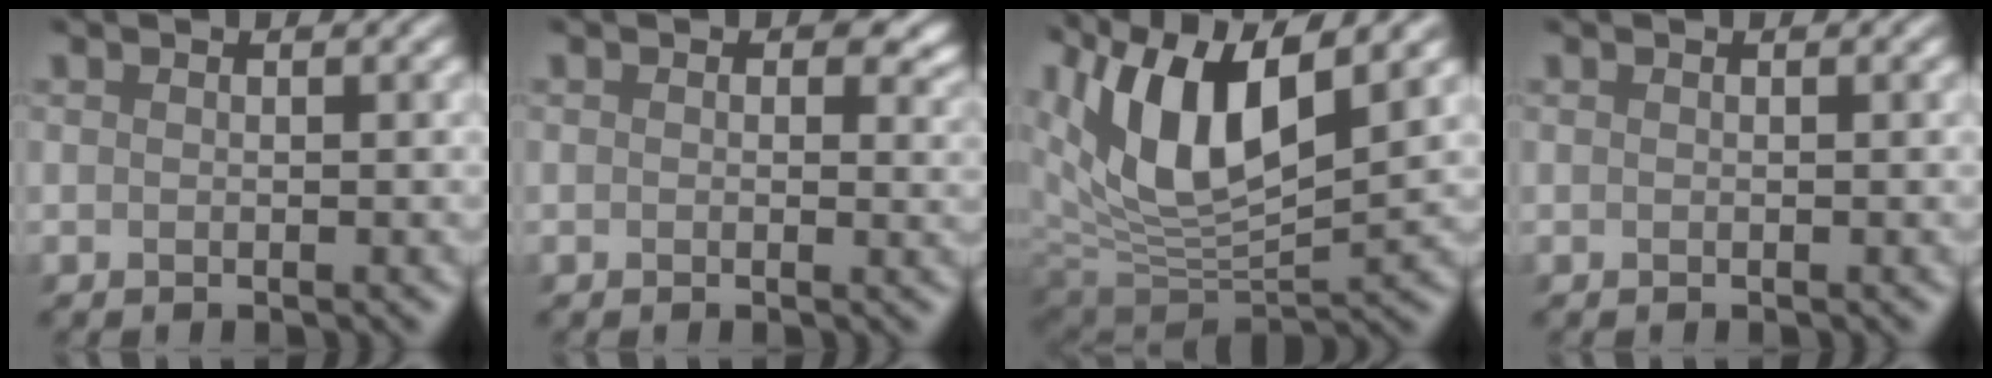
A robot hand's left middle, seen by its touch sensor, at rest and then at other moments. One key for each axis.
{"total": 3.3, "fx": 1.2, "fy": 2.4, "fz": 1.9, "tx": -0.017, "ty": 0.006, "tz": 0.007}
{"total": 10.6, "fx": 5.3, "fy": 4.3, "fz": 8.1, "tx": -0.161, "ty": 0.006, "tz": 0.103}
{"total": 0.0}